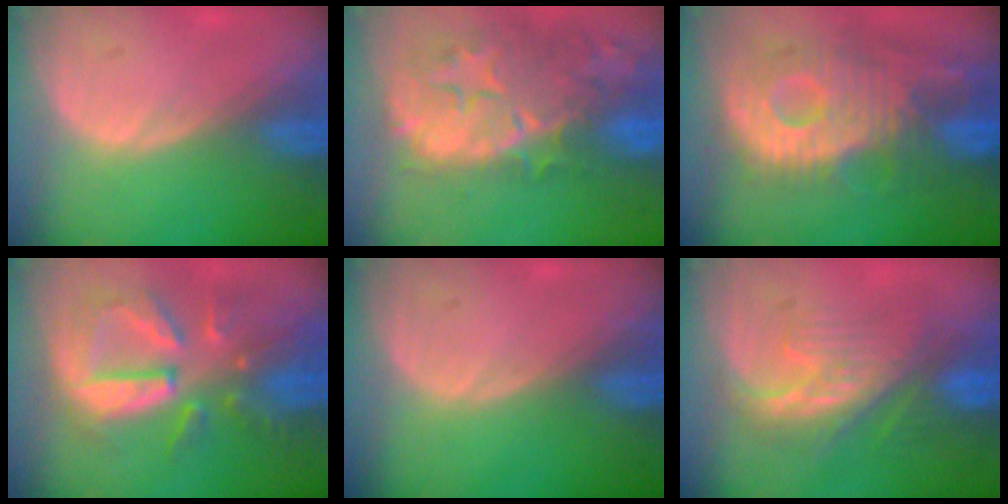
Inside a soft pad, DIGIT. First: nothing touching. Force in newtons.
{"total": 14.6, "press": 11.8, "slide": 8.6}
{"total": 12.2, "press": 10.9, "slide": 5.6}
{"total": 10.6, "press": 9.3, "slide": 5.0}
{"total": 0.0}
{"total": 8.1, "press": 7.9, "slide": 1.6}